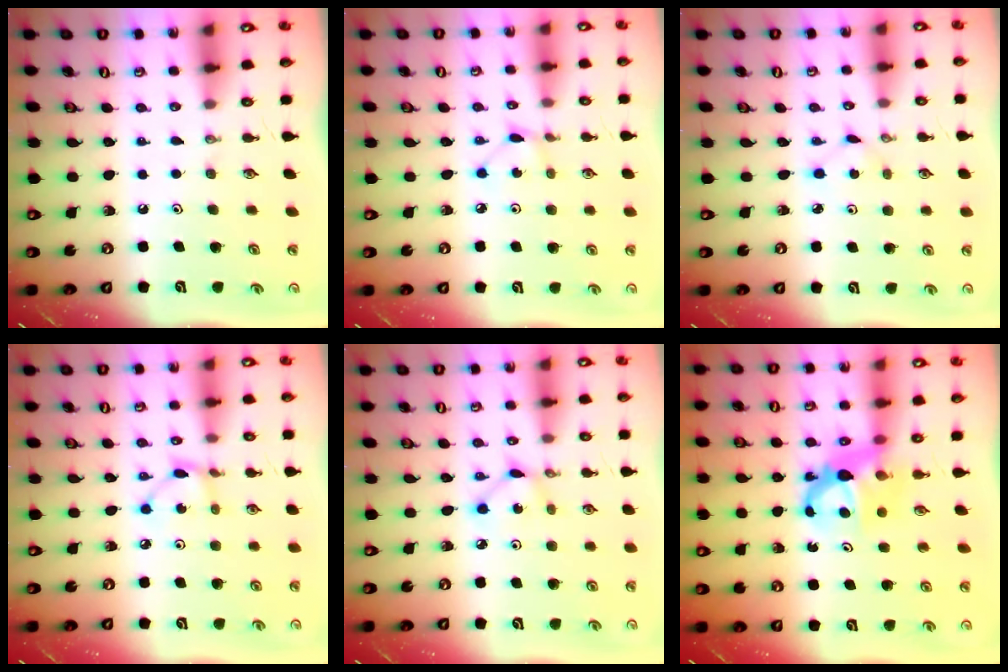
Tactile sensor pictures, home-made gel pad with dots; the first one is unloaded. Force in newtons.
{"total": 1.5, "press": 1.5, "slide": 0.1}
{"total": 1.3, "press": 1.3, "slide": 0.2}
{"total": 2.8, "press": 2.8, "slide": 0.1}
{"total": 2.9, "press": 2.9, "slide": 0.1}
{"total": 7.1, "press": 7.0, "slide": 0.6}